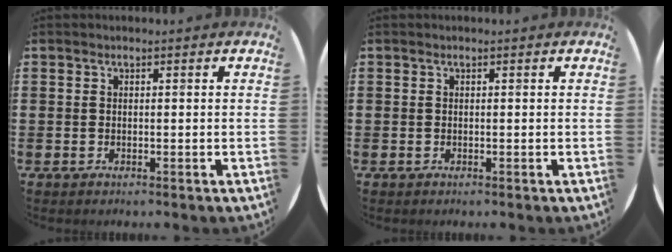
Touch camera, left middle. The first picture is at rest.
{"total": 0.0}